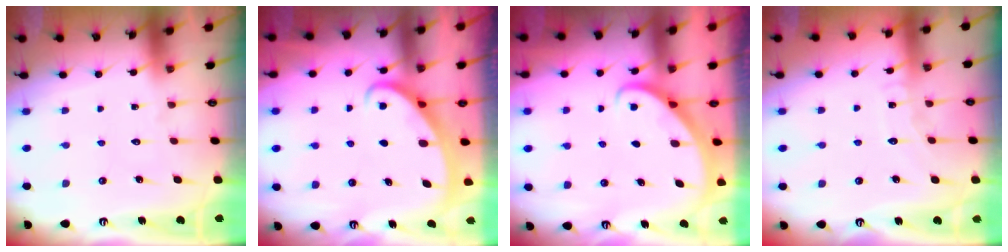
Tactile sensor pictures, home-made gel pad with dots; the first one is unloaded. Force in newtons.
{"total": 2.6, "press": 2.6, "slide": 0.4}
{"total": 2.9, "press": 2.9, "slide": 0.2}
{"total": 5.9, "press": 5.9, "slide": 0.6}